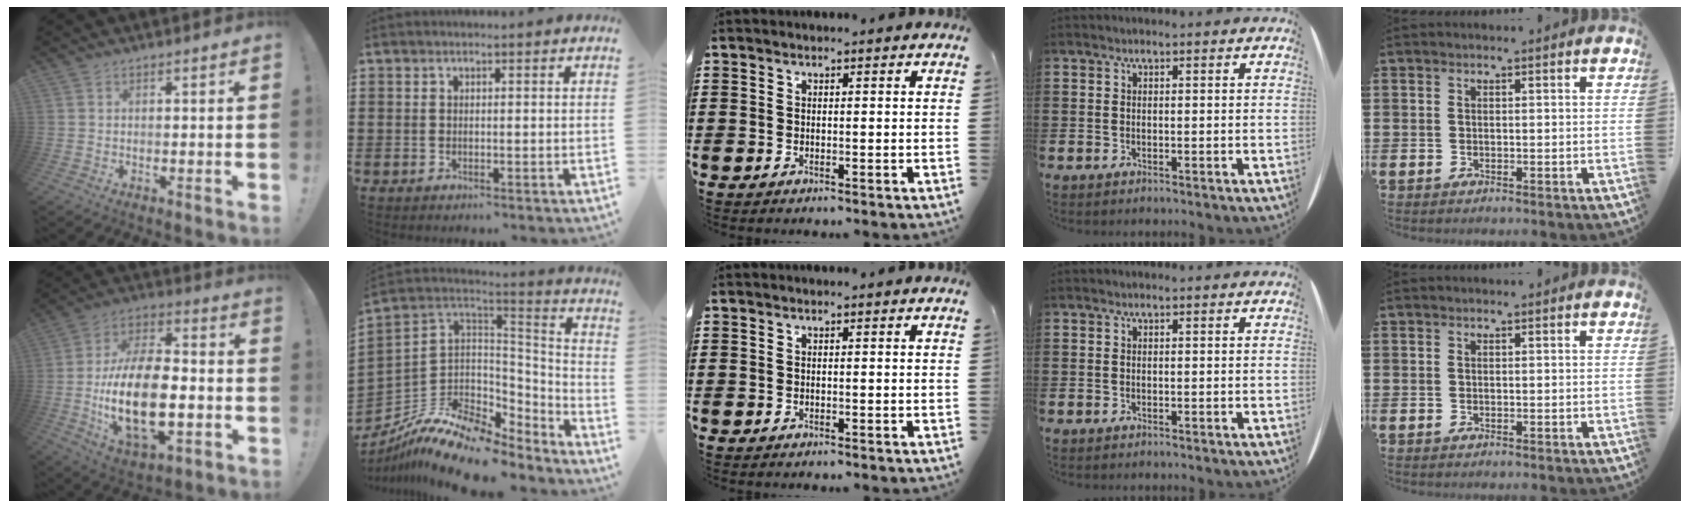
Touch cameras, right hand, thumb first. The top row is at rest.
{"thumb": {"total": 22.8, "force": [-4.6, 12.0, 18.8], "torque": [-0.358, 0.015, -0.072]}, "index": {"total": 10.5, "force": [-7.5, 4.9, 5.3], "torque": [-0.126, 0.001, -0.144]}}